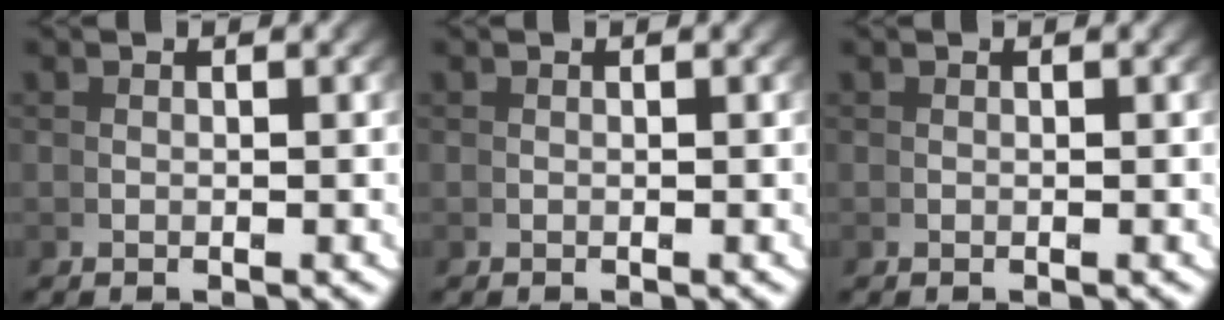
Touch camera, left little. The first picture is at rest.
{"total": 0.0}
{"total": 0.0}